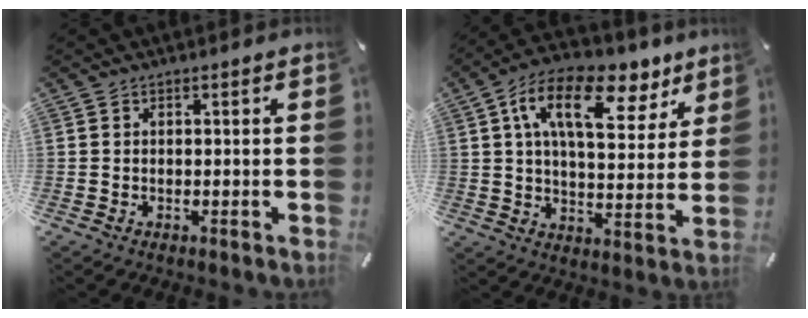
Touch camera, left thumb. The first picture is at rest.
{"total": 17.2, "force": [8.9, 8.6, 12.0], "torque": [-0.194, -0.039, 0.148]}